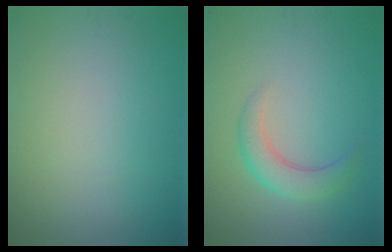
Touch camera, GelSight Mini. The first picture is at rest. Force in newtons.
{"total": 3.0, "press": 3.0, "slide": 0.2}